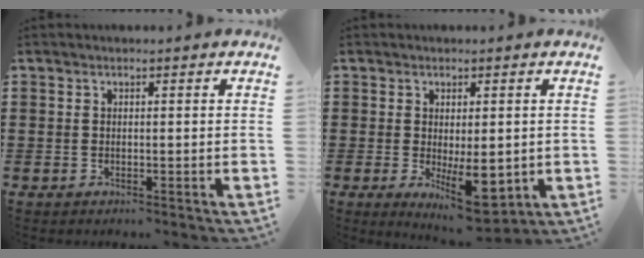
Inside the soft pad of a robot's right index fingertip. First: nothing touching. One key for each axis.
{"total": 7.3, "fx": -1.3, "fy": 3.2, "fz": 6.4, "tx": -0.098, "ty": -0.003, "tz": -0.018}